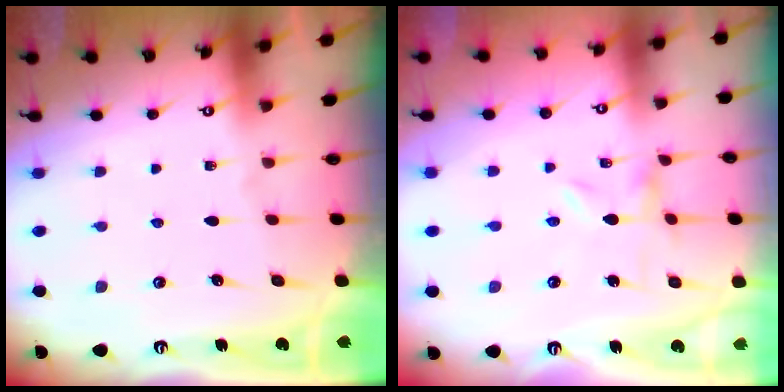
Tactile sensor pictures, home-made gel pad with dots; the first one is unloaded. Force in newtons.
{"total": 0.0}